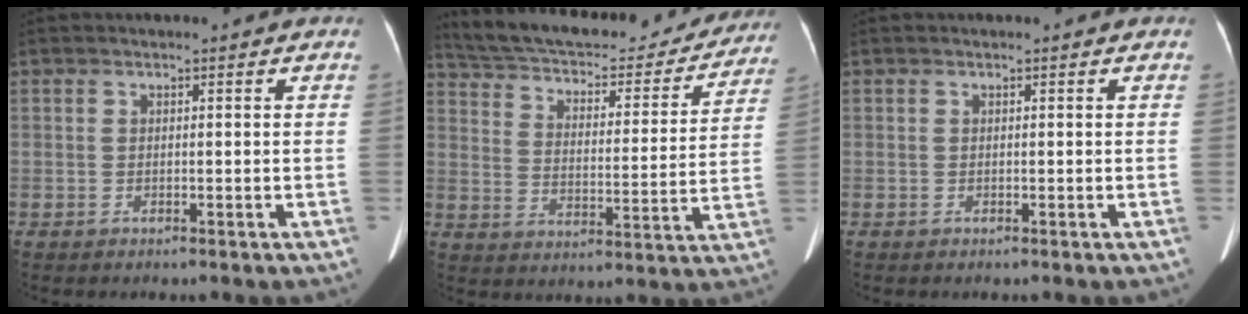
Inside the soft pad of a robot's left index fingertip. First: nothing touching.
{"total": 27.2, "force": [24.5, 7.2, 9.5], "torque": [-0.167, -0.022, 0.323]}
{"total": 0.0}